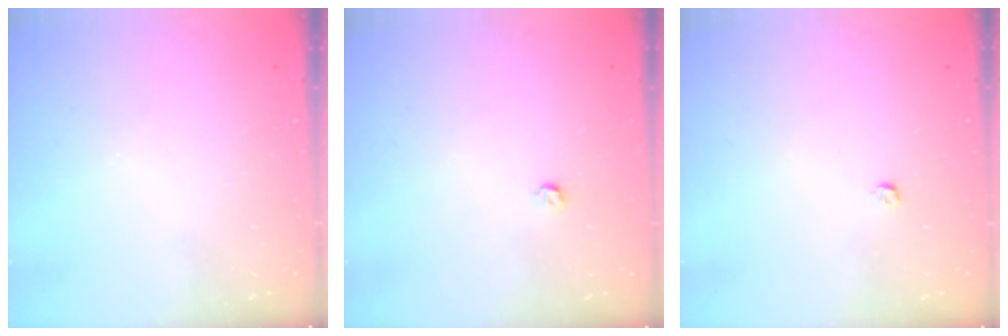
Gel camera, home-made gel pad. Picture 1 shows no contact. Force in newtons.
{"total": 3.2, "press": 3.2, "slide": 0.6}
{"total": 3.1, "press": 3.1, "slide": 0.5}